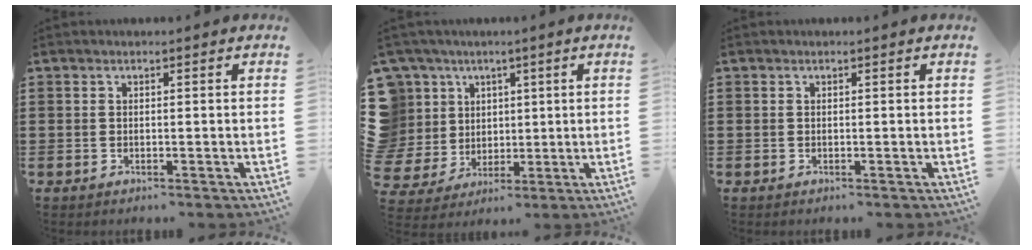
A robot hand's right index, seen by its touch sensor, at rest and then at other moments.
{"total": 8.5, "force": [2.7, 8.0, 0.9], "torque": [-0.070, -0.012, 0.055]}
{"total": 0.0}